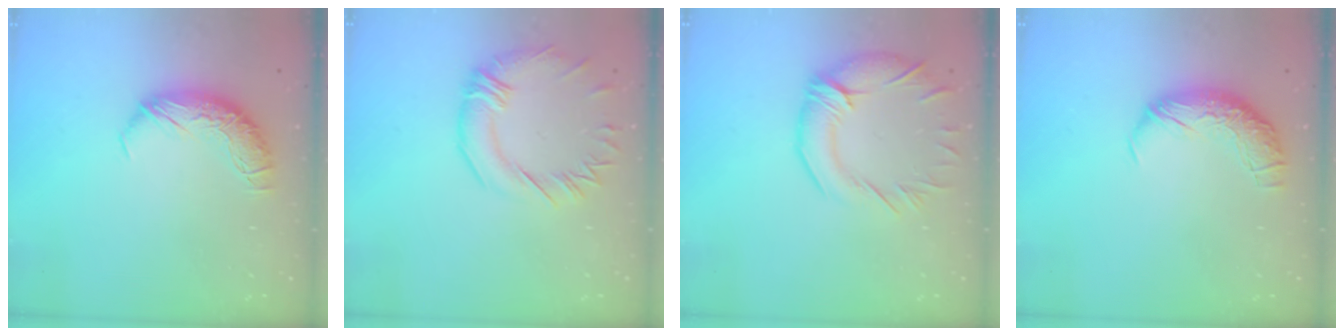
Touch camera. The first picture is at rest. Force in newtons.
{"total": 2.6, "press": 2.2, "slide": 1.3}
{"total": 5.4, "press": 4.9, "slide": 2.2}
{"total": 2.4, "press": 0.9, "slide": 2.2}